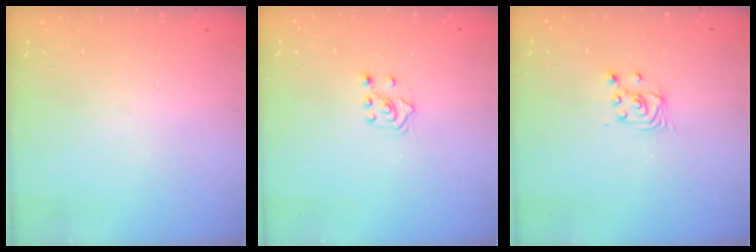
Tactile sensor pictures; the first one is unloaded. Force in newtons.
{"total": 3.2, "press": 3.1, "slide": 0.9}
{"total": 2.5, "press": 2.5, "slide": 0.2}